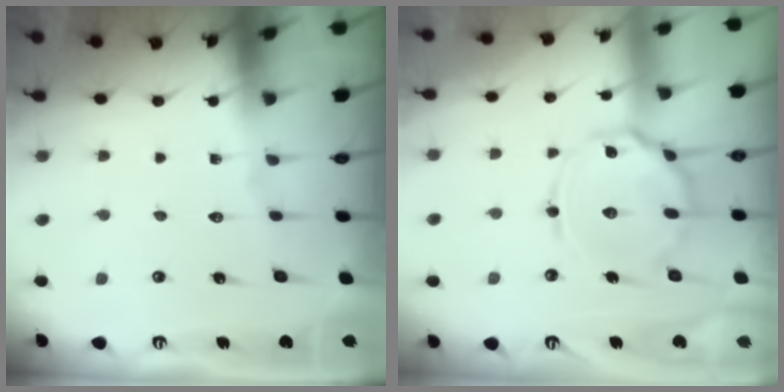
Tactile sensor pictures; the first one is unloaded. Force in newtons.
{"total": 13.6, "press": 13.6, "slide": 1.1}